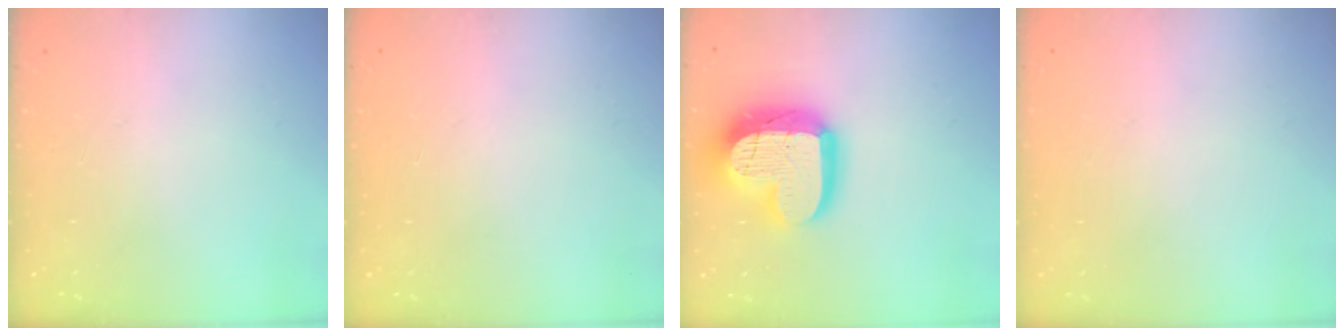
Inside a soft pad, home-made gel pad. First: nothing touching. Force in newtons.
{"total": 0.0}
{"total": 21.4, "press": 21.3, "slide": 1.7}
{"total": 0.0}